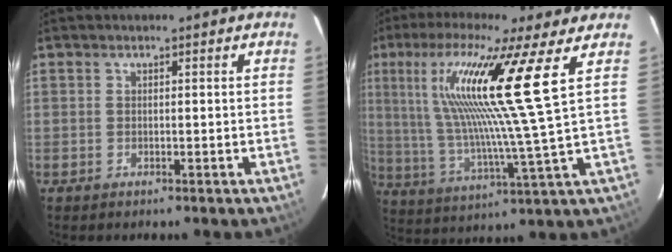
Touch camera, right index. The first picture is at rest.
{"total": 17.4, "force": [6.9, -1.0, 15.9], "torque": [-0.276, 0.006, 0.129]}